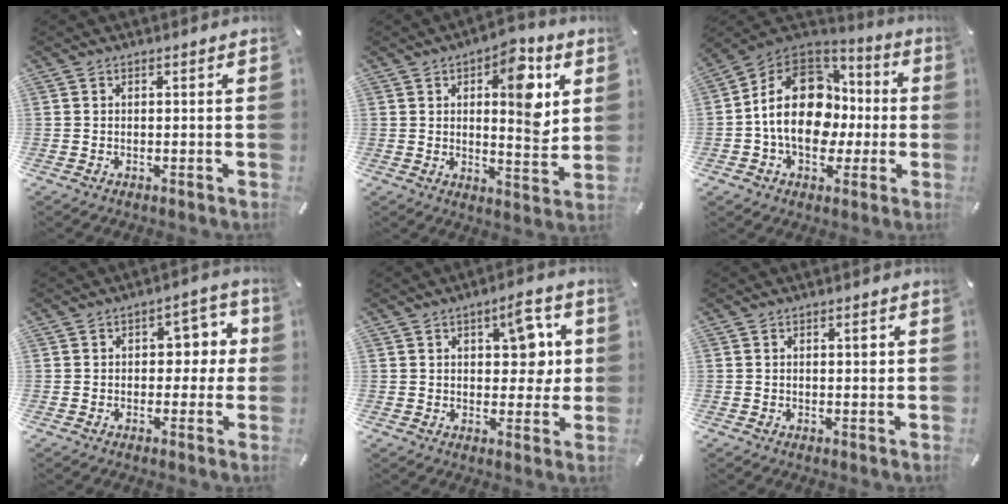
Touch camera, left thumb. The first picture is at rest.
{"total": 11.7, "force": [4.1, 5.2, 9.7], "torque": [-0.106, -0.029, 0.060]}
{"total": 18.6, "force": [-1.0, 14.4, 11.7], "torque": [-0.225, 0.013, -0.015]}
{"total": 7.0, "force": [0.6, 4.9, 5.1], "torque": [-0.054, 0.000, -0.002]}
{"total": 10.0, "force": [2.9, 5.7, 7.6], "torque": [-0.085, -0.008, 0.044]}
{"total": 1.8, "force": [0.5, 0.8, 1.6], "torque": [-0.016, -0.003, 0.003]}